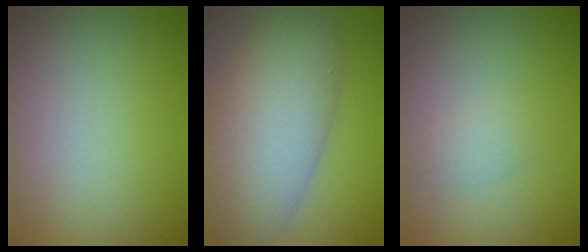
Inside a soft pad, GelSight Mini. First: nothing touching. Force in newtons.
{"total": 9.9, "press": 9.9, "slide": 0.5}
{"total": 1.2, "press": 1.2, "slide": 0.0}